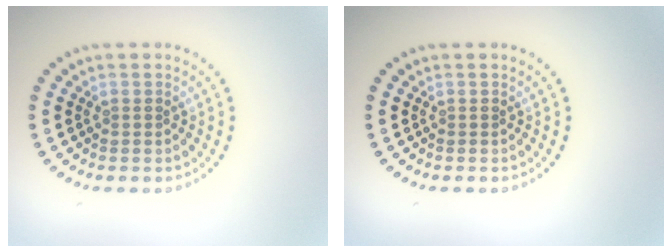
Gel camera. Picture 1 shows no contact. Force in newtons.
{"total": 0.0}